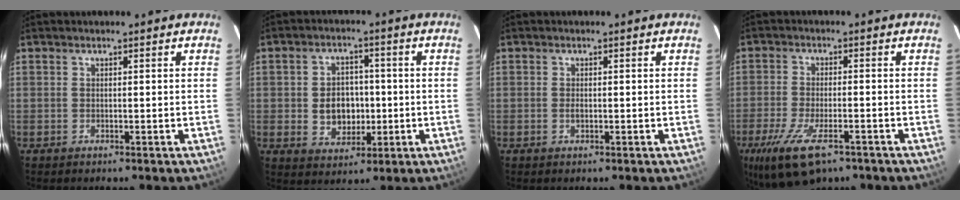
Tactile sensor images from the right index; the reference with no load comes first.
{"total": 7.4, "force": [-0.8, 6.1, 4.2], "torque": [-0.089, 0.011, 0.000]}
{"total": 1.0, "force": [-0.2, 0.6, 0.8], "torque": [-0.014, 0.000, -0.004]}
{"total": 14.0, "force": [-8.7, 5.3, 9.7], "torque": [-0.215, -0.045, -0.149]}